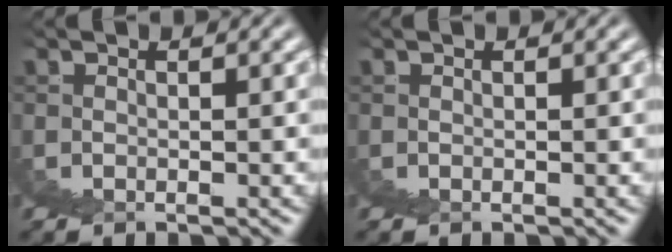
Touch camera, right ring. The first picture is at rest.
{"total": 0.0}